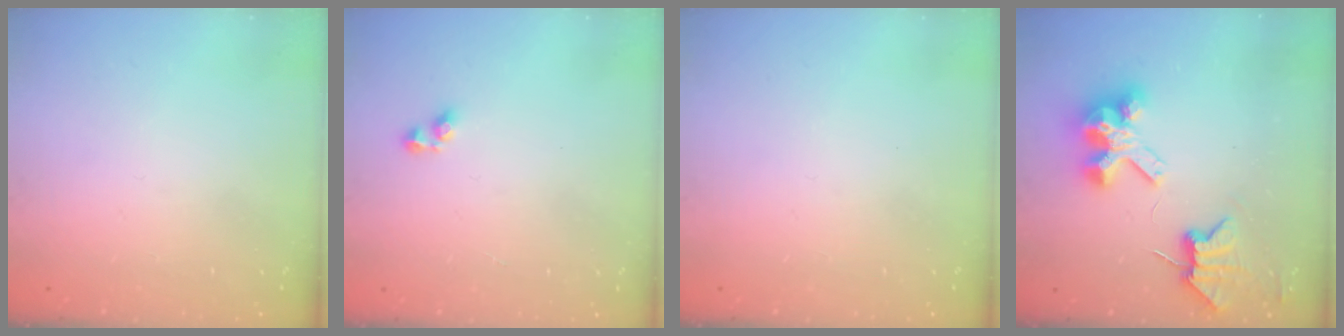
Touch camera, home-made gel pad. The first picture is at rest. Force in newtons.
{"total": 3.2, "press": 3.2, "slide": 0.4}
{"total": 0.0}
{"total": 8.2, "press": 8.1, "slide": 1.1}